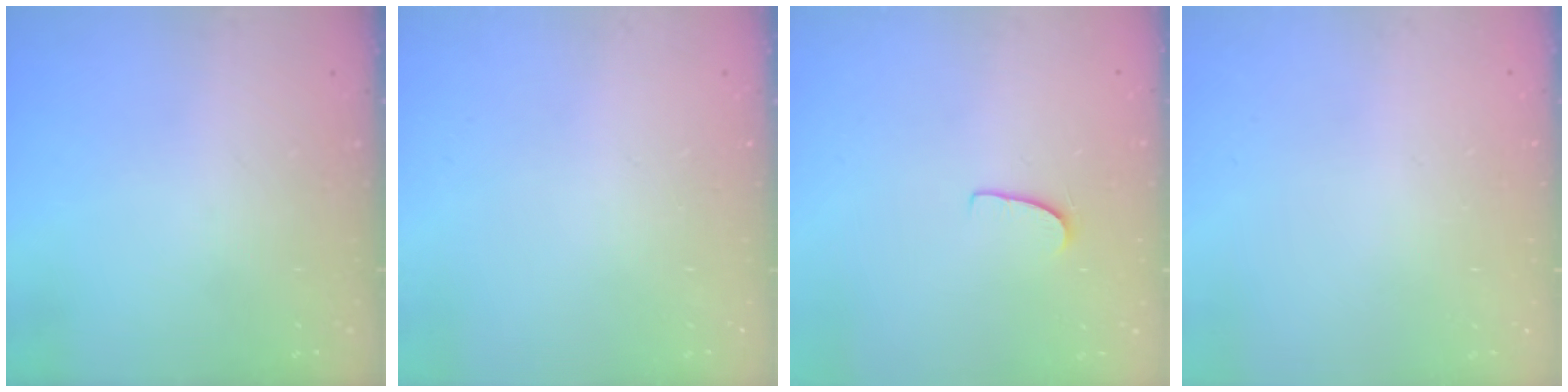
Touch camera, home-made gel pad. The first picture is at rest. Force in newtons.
{"total": 0.0}
{"total": 5.7, "press": 5.7, "slide": 0.3}
{"total": 0.0}